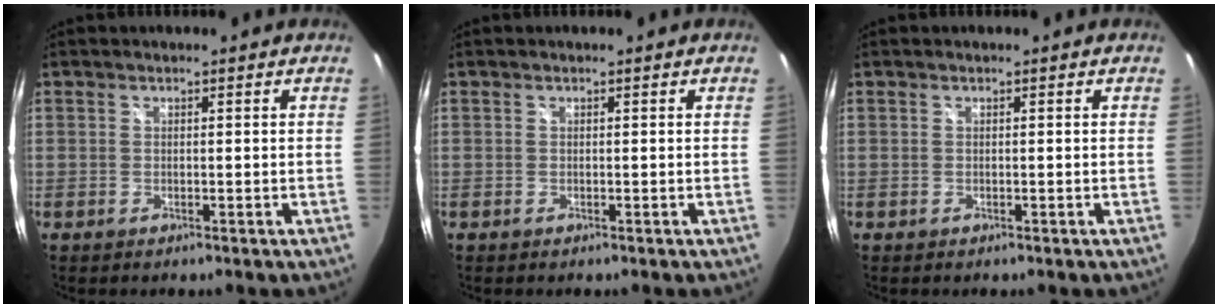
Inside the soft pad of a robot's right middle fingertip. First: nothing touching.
{"total": 0.0}
{"total": 0.0}